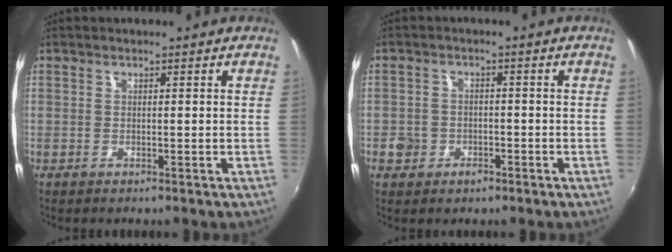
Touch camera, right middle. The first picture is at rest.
{"total": 4.3, "force": [-1.9, 3.7, 1.3], "torque": [-0.034, 0.003, -0.033]}